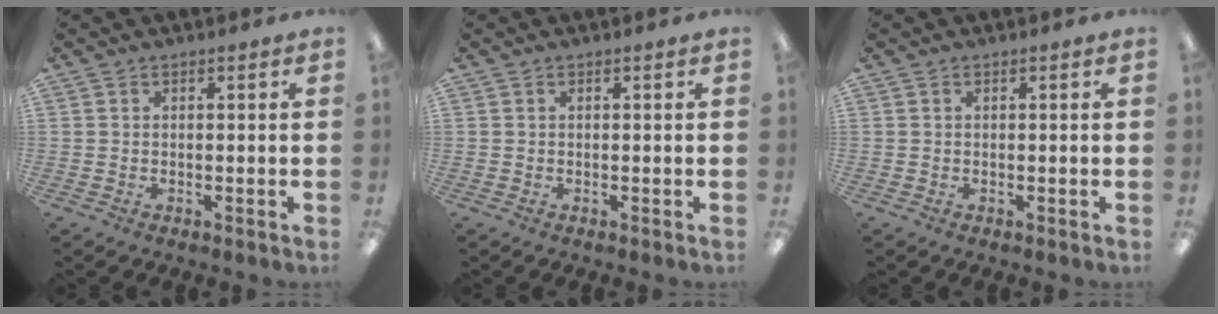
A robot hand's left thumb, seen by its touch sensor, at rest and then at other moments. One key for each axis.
{"total": 0.0}
{"total": 0.0}